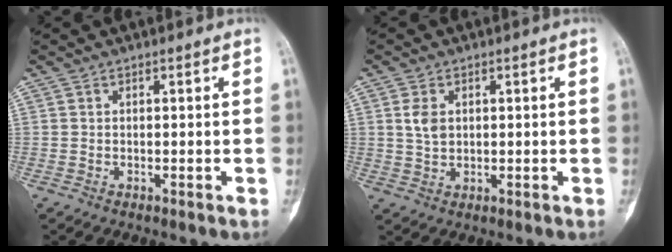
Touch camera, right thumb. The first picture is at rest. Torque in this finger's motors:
{"motor_torque": [-0.25, 0.26, 0.55, 0.09, 0.00]}